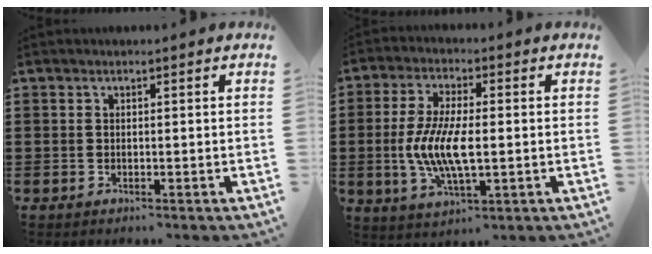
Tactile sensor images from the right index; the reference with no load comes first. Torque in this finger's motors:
{"motor_torque": [1.68, -0.46, 1.05, 0.21]}